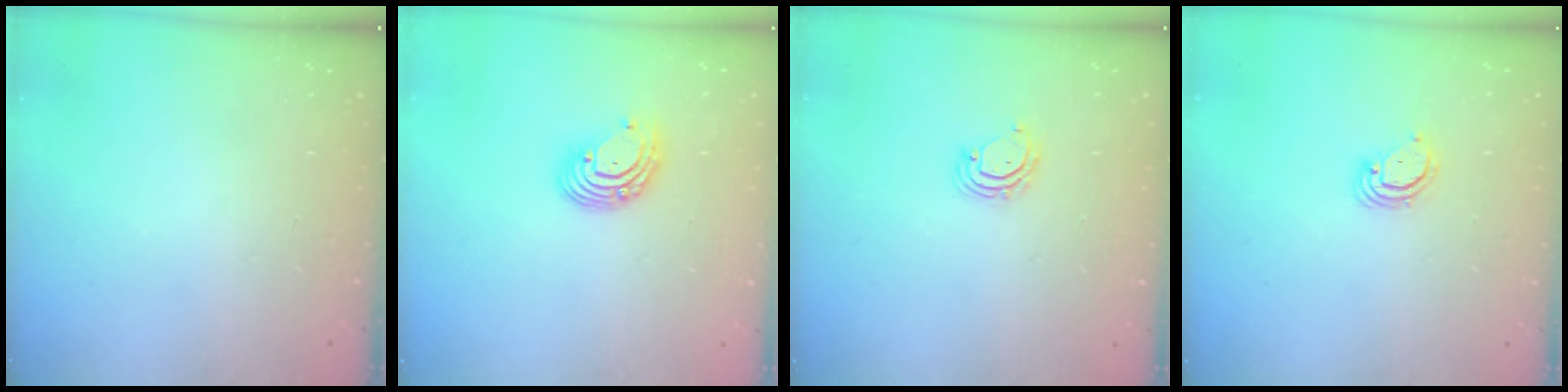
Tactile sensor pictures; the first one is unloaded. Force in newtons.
{"total": 7.3, "press": 7.3, "slide": 0.8}
{"total": 5.0, "press": 5.0, "slide": 0.4}
{"total": 2.9, "press": 2.9, "slide": 0.2}